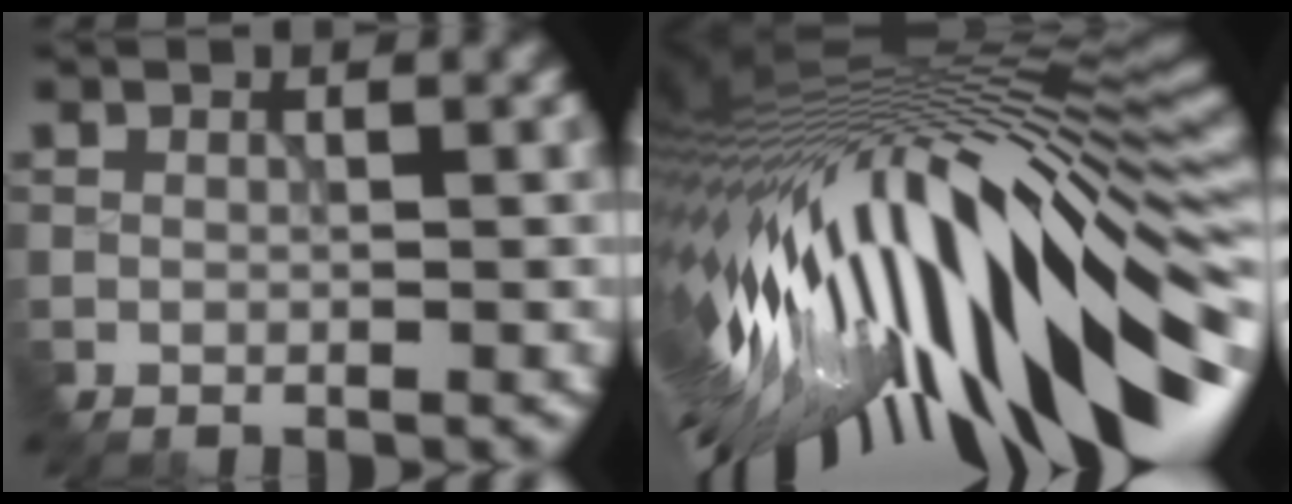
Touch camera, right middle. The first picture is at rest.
{"total": 17.4, "force": [-4.4, 6.9, 15.4], "torque": [-0.261, -0.033, -0.064]}